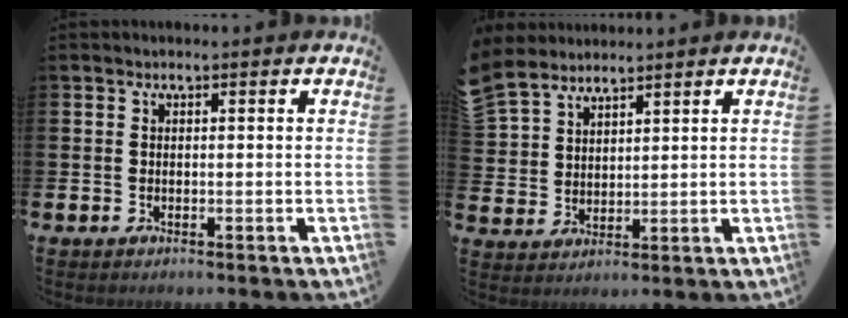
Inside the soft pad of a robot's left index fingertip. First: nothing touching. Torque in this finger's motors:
{"motor_torque": [0.63, -0.79, 1.06, 0.21]}